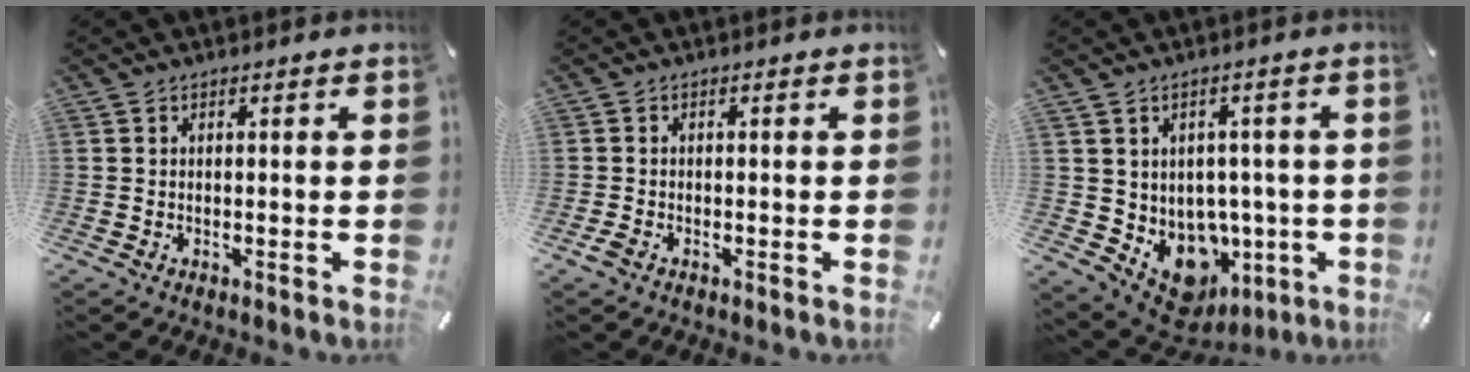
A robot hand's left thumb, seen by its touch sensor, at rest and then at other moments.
{"total": 1.5, "force": [-0.8, 1.1, 0.7], "torque": [-0.011, 0.004, -0.016]}
{"total": 8.6, "force": [-1.8, 7.8, 3.3], "torque": [-0.057, -0.020, -0.016]}